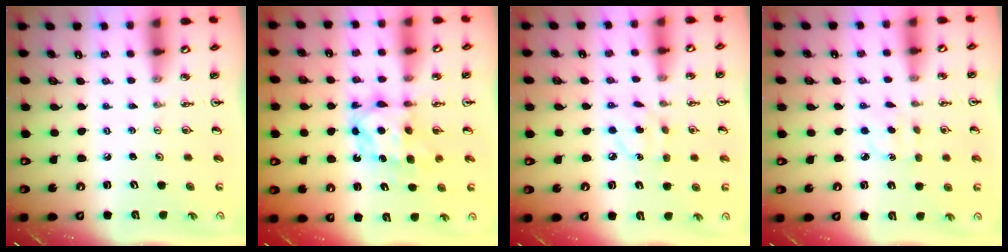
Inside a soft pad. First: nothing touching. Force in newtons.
{"total": 6.7, "press": 6.7, "slide": 0.5}
{"total": 4.3, "press": 4.3, "slide": 0.3}
{"total": 2.6, "press": 2.5, "slide": 0.7}